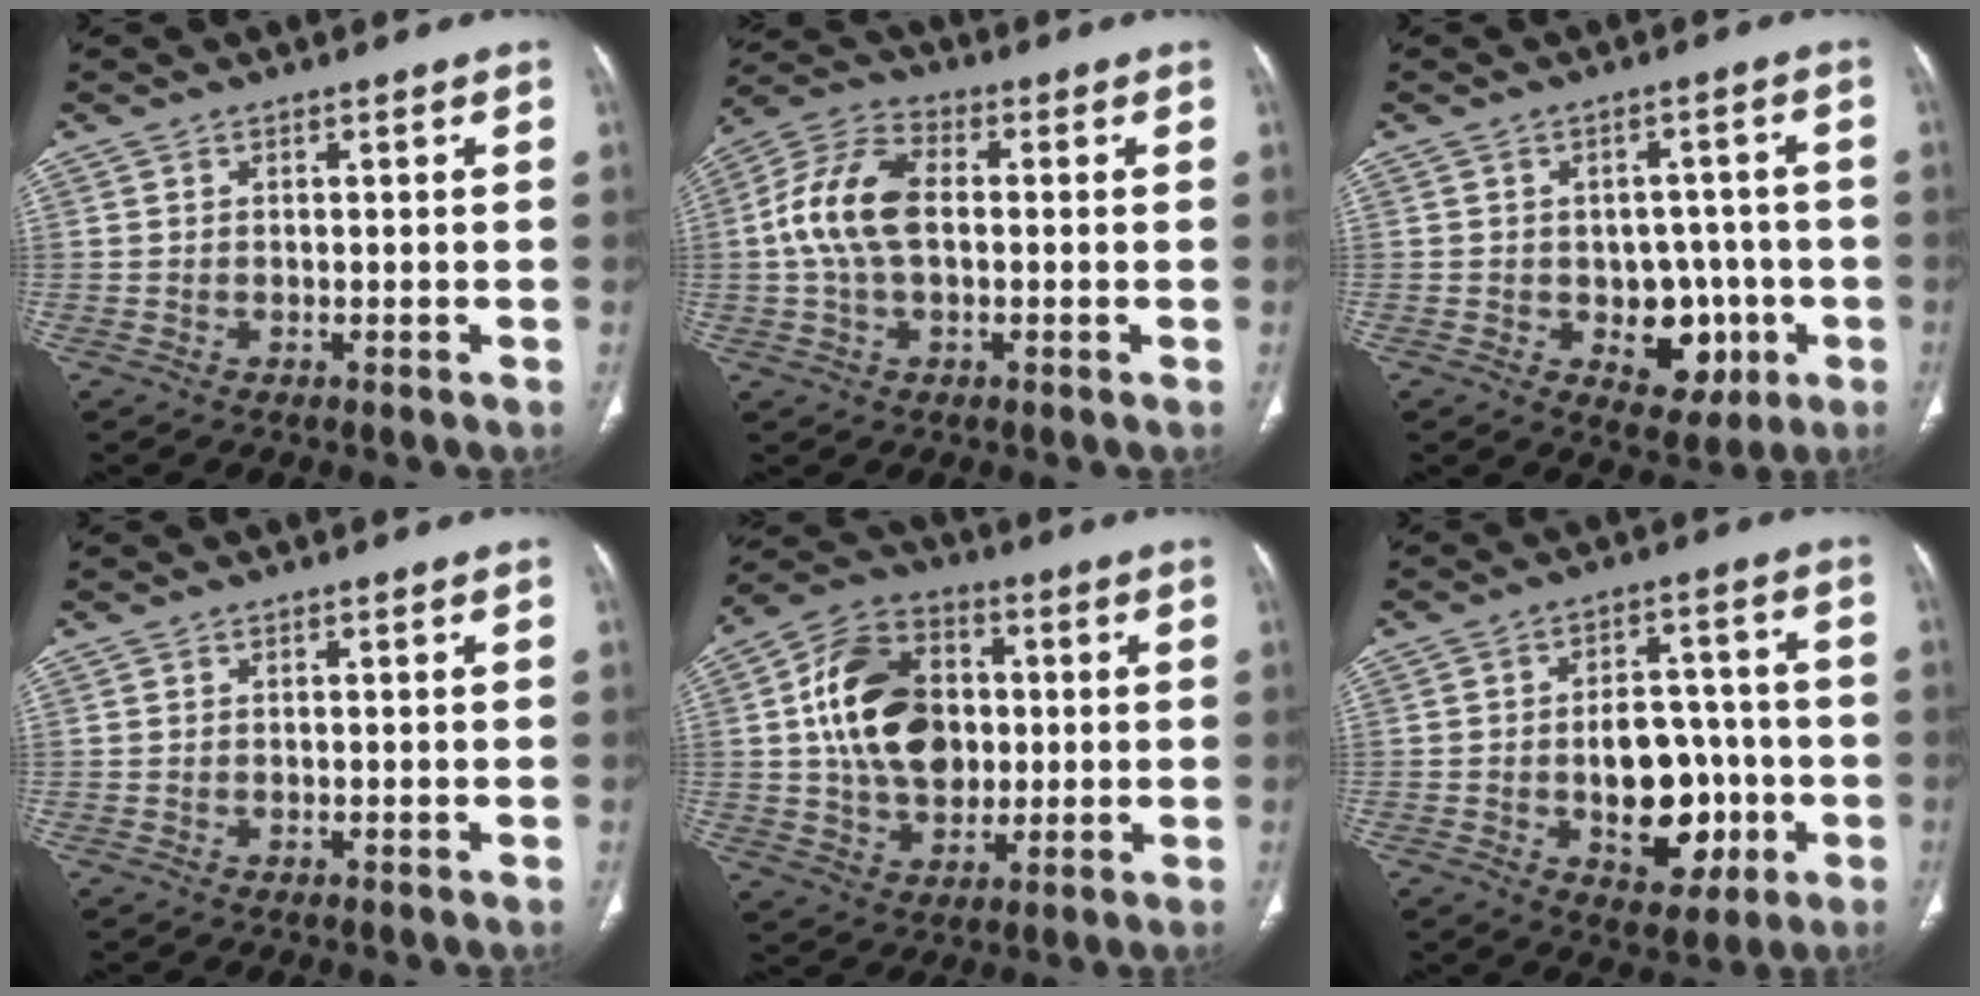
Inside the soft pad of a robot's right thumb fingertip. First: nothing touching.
{"total": 12.0, "force": [0.3, 6.9, 9.8], "torque": [-0.204, 0.028, -0.002]}
{"total": 9.7, "force": [-2.5, 7.0, 6.3], "torque": [-0.036, 0.020, -0.022]}
{"total": 0.0}
{"total": 17.9, "force": [1.7, 13.1, 12.2], "torque": [-0.182, 0.013, 0.029]}
{"total": 14.0, "force": [-3.2, 9.0, 10.2], "torque": [-0.104, 0.033, -0.034]}